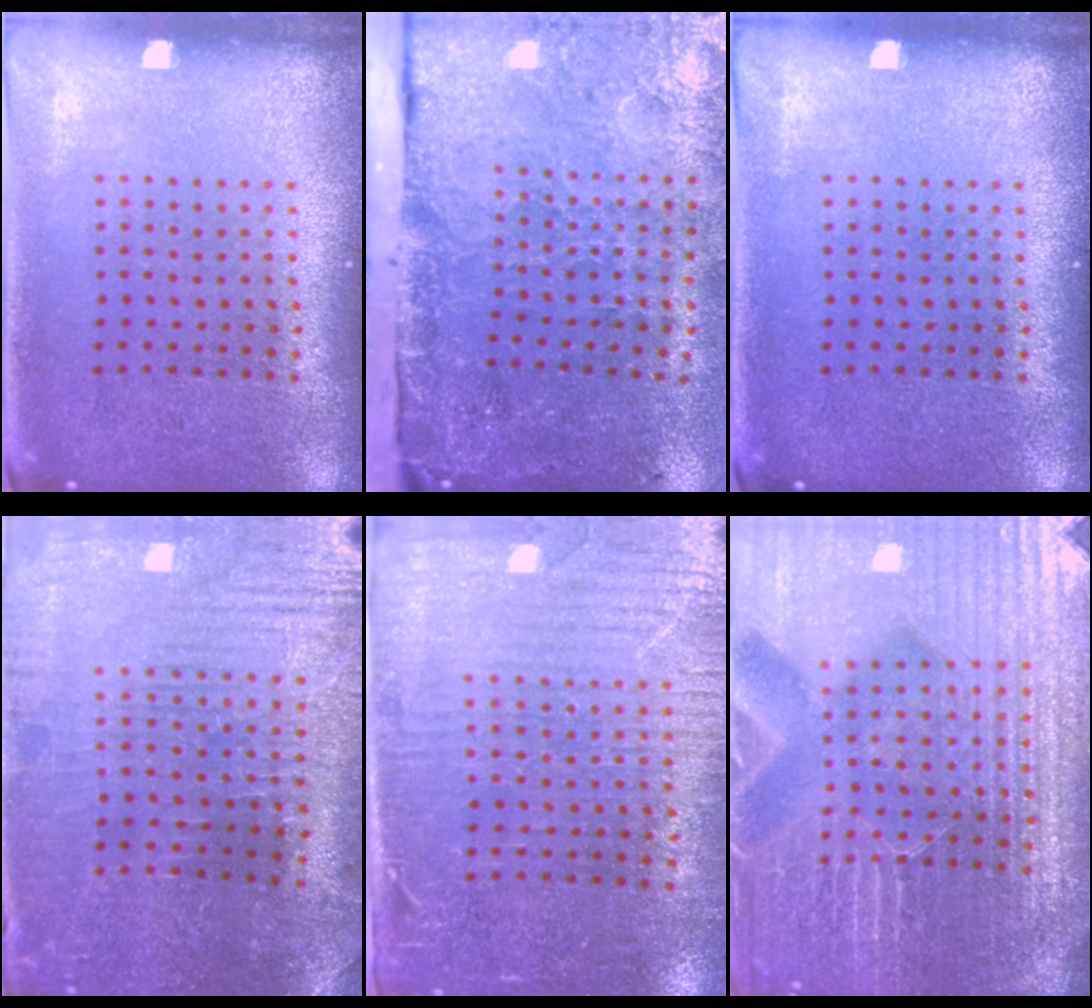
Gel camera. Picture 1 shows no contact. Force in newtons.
{"total": 5.0, "press": 3.7, "slide": 3.4}
{"total": 0.0}
{"total": 1.6, "press": 1.6, "slide": 0.4}
{"total": 3.6, "press": 3.2, "slide": 1.7}
{"total": 6.0, "press": 5.5, "slide": 2.5}